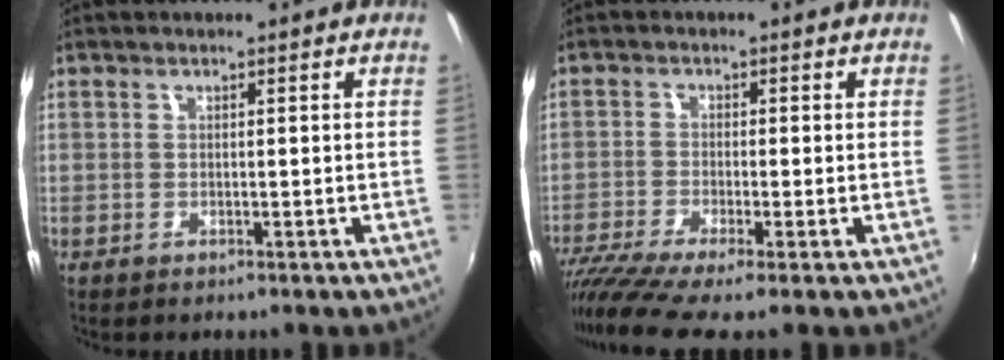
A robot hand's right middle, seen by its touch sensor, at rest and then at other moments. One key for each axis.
{"total": 8.9, "fx": -7.0, "fy": 0.0, "fz": 5.6, "tx": -0.133, "ty": -0.045, "tz": -0.127}